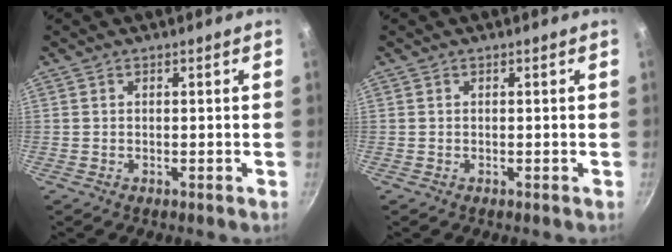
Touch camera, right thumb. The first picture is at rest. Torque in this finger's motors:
{"motor_torque": [0.00, 0.00, 0.06, 0.06, 0.00]}